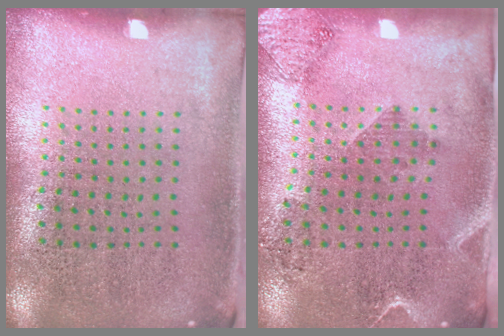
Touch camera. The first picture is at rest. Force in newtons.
{"total": 2.0, "press": 1.7, "slide": 1.1}